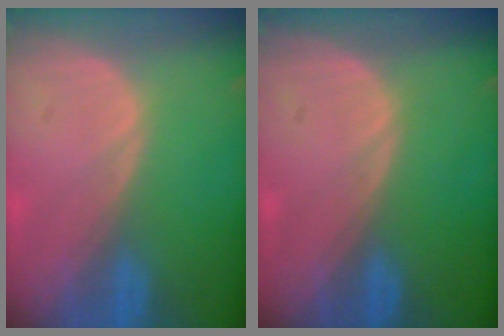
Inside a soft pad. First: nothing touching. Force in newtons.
{"total": 0.0}